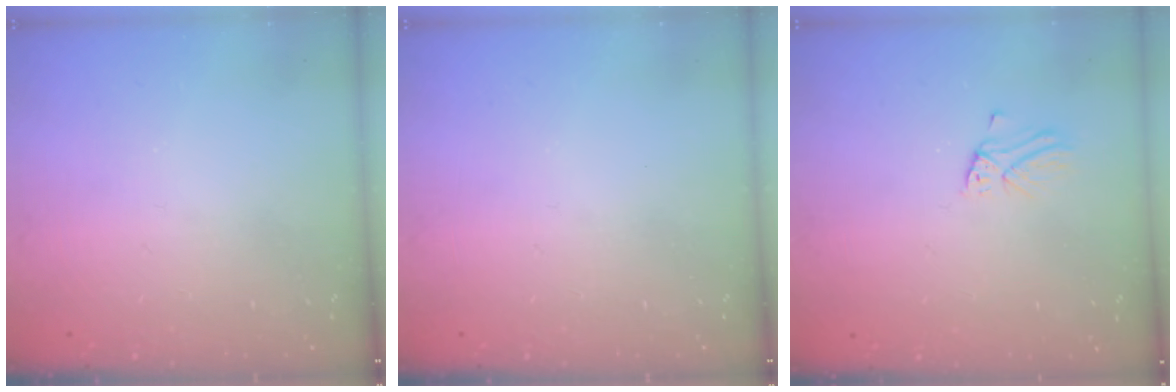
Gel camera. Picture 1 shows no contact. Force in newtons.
{"total": 0.0}
{"total": 1.8, "press": 1.8, "slide": 0.1}